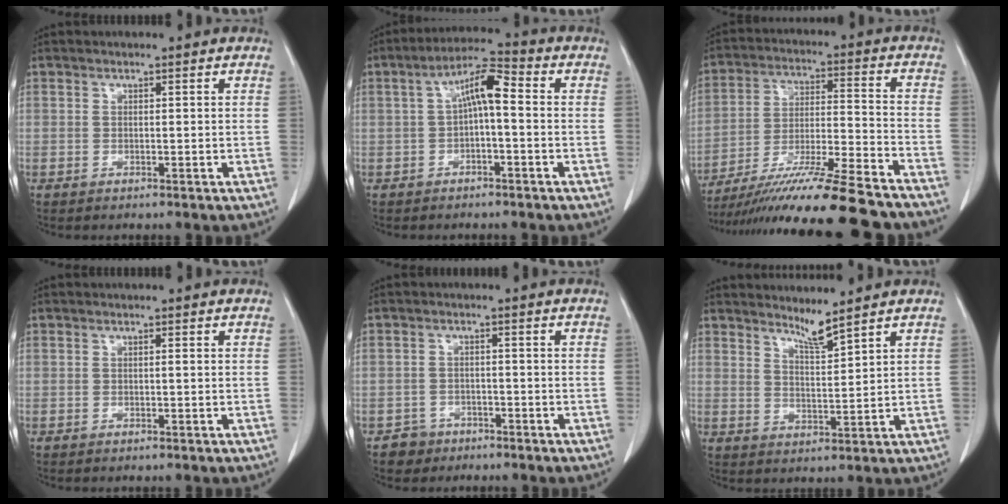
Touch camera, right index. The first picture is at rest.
{"total": 6.8, "force": [0.3, 1.7, 6.5], "torque": [-0.119, 0.029, 0.002]}
{"total": 21.1, "force": [-17.7, -0.1, 11.4], "torque": [-0.181, -0.028, -0.294]}
{"total": 0.0}
{"total": 2.9, "force": [-1.9, 2.2, -0.3], "torque": [0.005, 0.011, -0.033]}
{"total": 3.5, "force": [3.2, -0.8, 1.1], "torque": [-0.026, -0.016, 0.063]}